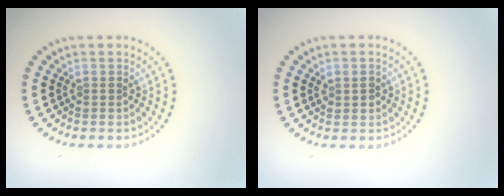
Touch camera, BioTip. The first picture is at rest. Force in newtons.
{"total": 1.4, "press": 1.3, "slide": 0.4}